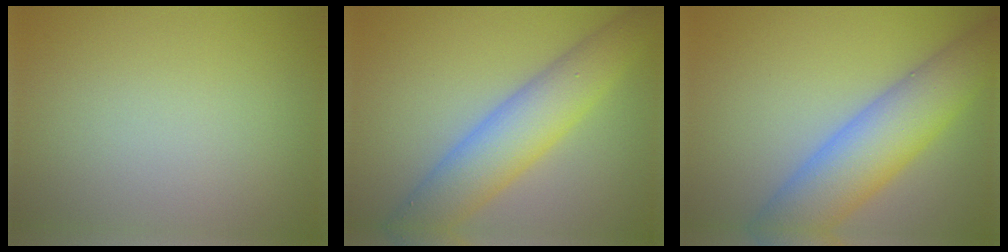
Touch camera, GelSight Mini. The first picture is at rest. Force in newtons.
{"total": 7.0, "press": 7.0, "slide": 0.2}
{"total": 8.7, "press": 8.7, "slide": 0.5}